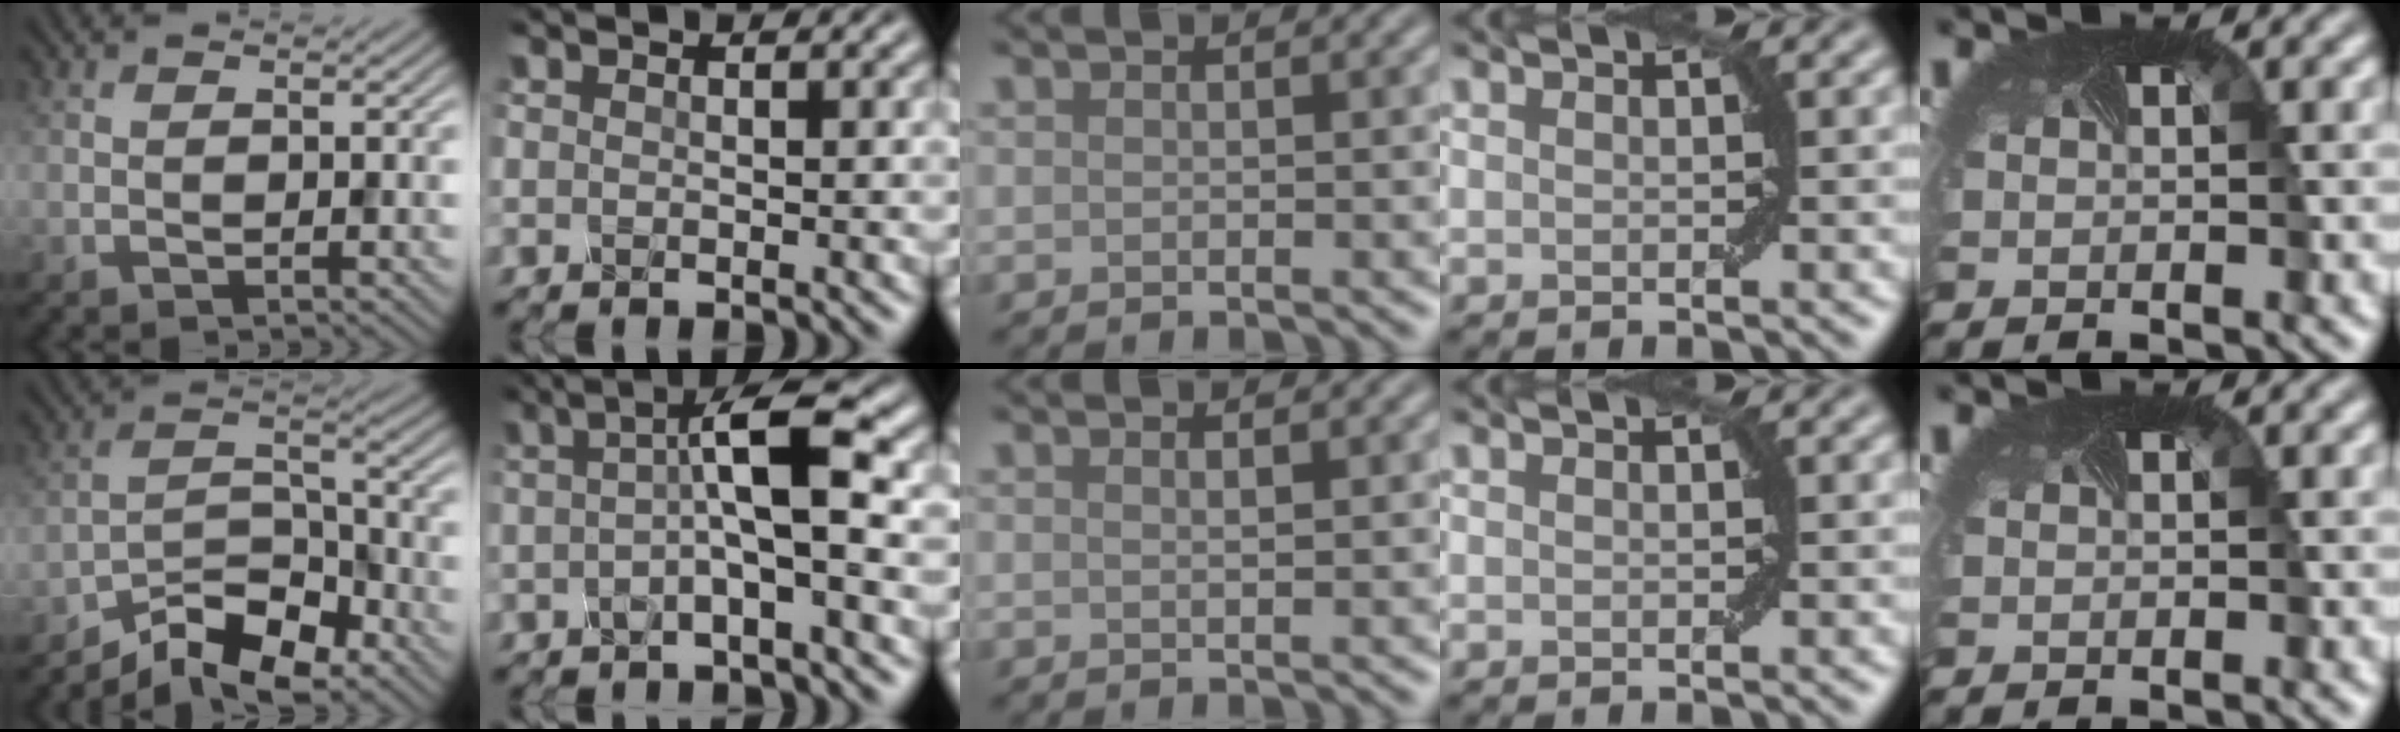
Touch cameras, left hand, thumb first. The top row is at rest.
{"thumb": {"total": 8.9, "force": [-7.2, 2.9, 4.3], "torque": [-0.068, 0.007, -0.144]}, "index": {"total": 5.4, "force": [-0.1, 0.8, 5.3], "torque": [-0.085, 0.016, -0.012]}, "middle": {"total": 0.7, "force": [0.4, 0.2, 0.5], "torque": [-0.001, 0.001, 0.006]}}